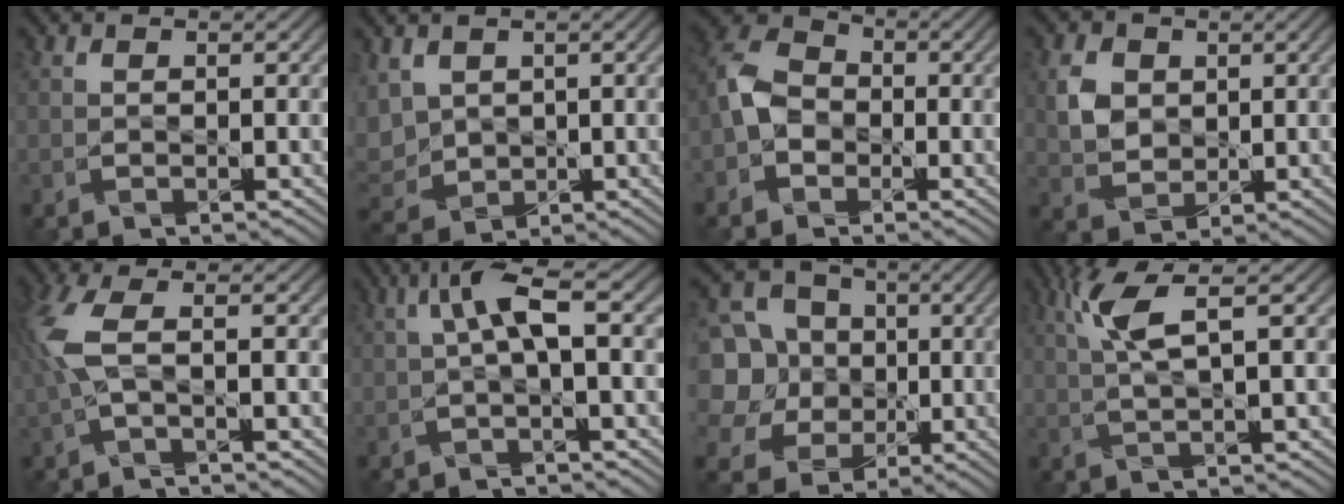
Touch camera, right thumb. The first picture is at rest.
{"total": 5.1, "force": [1.3, 3.8, 3.2], "torque": [-0.119, 0.001, 0.025]}
{"total": 6.1, "force": [-2.0, 4.5, 3.6], "torque": [-0.096, 0.006, -0.056]}
{"total": 4.3, "force": [1.3, 3.4, 2.3], "torque": [-0.070, 0.003, 0.021]}
{"total": 5.3, "force": [0.2, 1.3, 5.2], "torque": [-0.149, 0.011, 0.002]}
{"total": 4.6, "force": [0.8, 0.2, 4.5], "torque": [-0.101, 0.018, 0.014]}
{"total": 13.6, "force": [1.4, 11.8, 6.5], "torque": [-0.250, 0.022, 0.012]}
{"total": 5.1, "force": [2.0, 0.0, 4.7], "torque": [-0.119, 0.012, 0.048]}